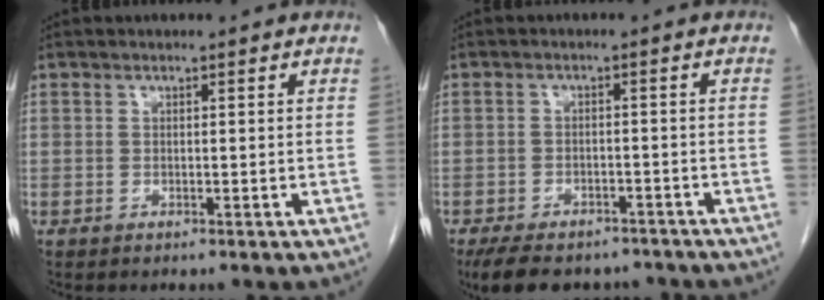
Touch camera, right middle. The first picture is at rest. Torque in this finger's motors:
{"motor_torque": [0.13, -0.12, 0.02, 0.05]}